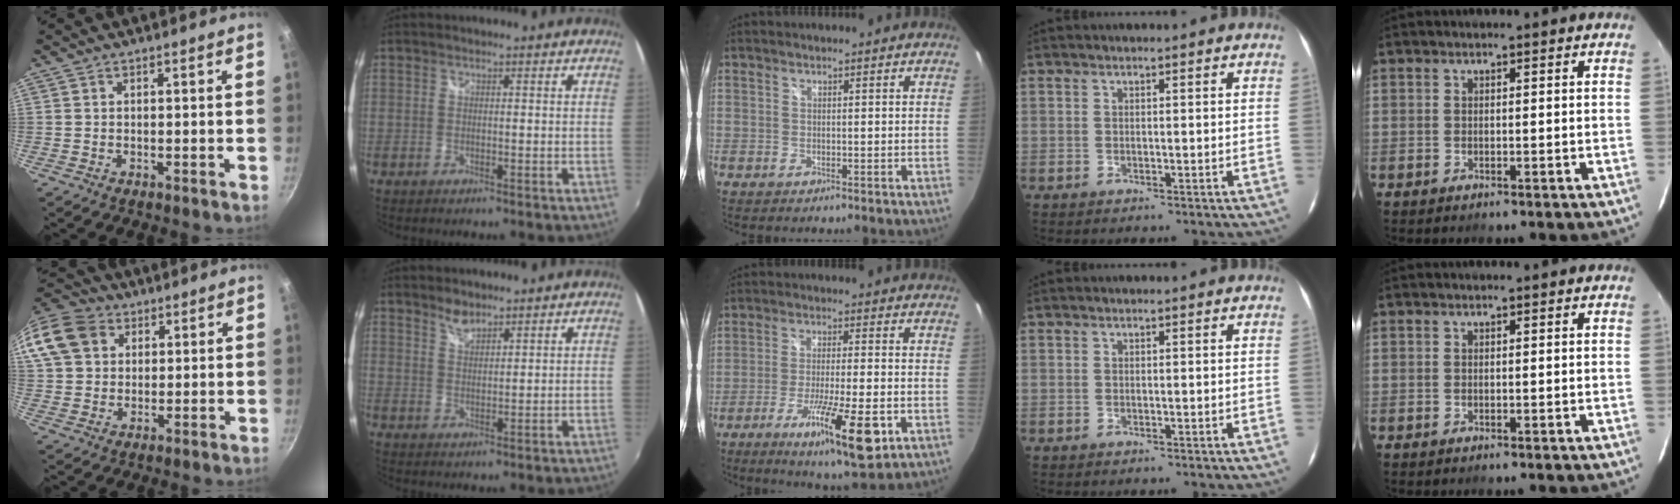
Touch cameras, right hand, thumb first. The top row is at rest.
{"thumb": {"total": 16.9, "force": [5.9, 13.4, 8.4], "torque": [-0.185, 0.031, 0.100]}, "index": {"total": 2.9, "force": [2.5, 0.9, 1.1], "torque": [-0.015, 0.002, 0.045]}, "middle": {"total": 14.2, "force": [-6.3, 2.0, 12.6], "torque": [-0.231, -0.041, -0.099]}}